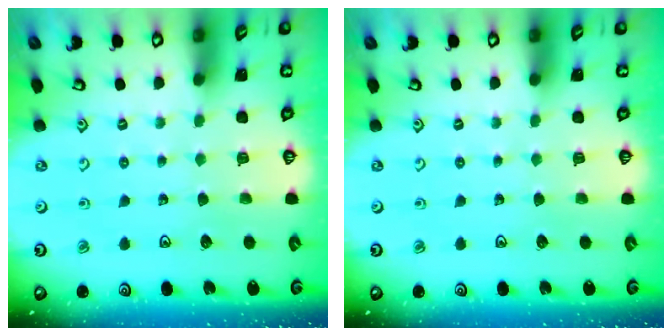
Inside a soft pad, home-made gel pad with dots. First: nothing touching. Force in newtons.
{"total": 0.0}